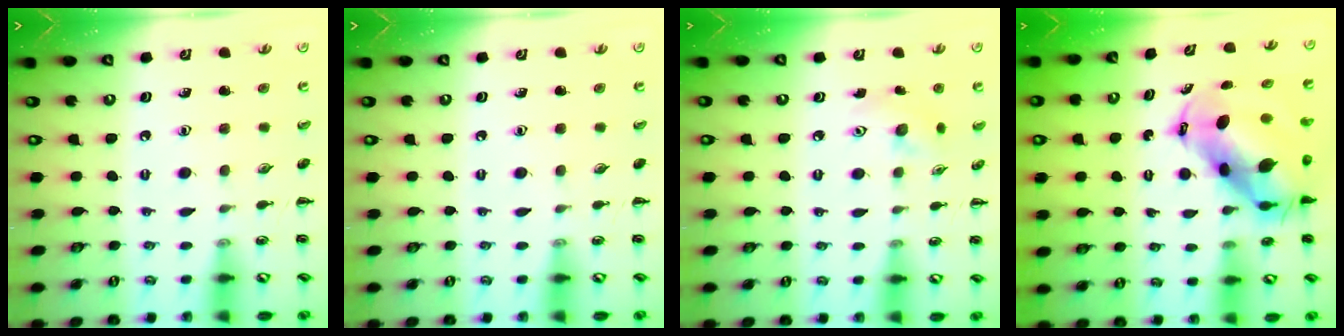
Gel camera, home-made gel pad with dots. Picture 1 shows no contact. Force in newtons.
{"total": 0.0}
{"total": 7.2, "press": 7.2, "slide": 0.6}
{"total": 10.2, "press": 9.9, "slide": 2.5}